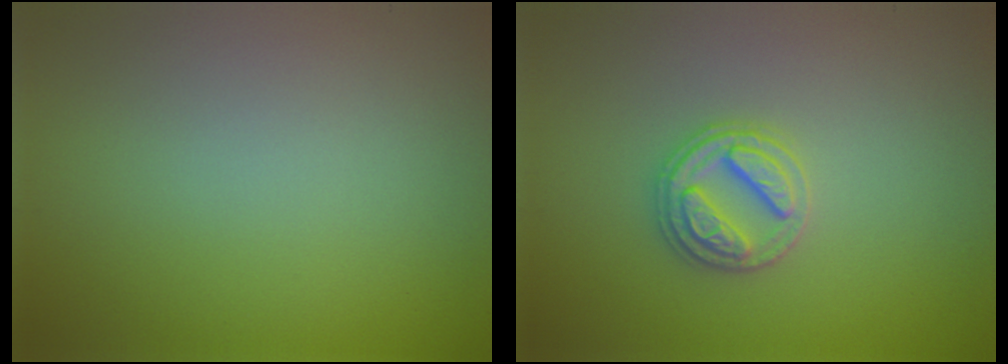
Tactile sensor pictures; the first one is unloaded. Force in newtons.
{"total": 2.8, "press": 2.8, "slide": 0.2}